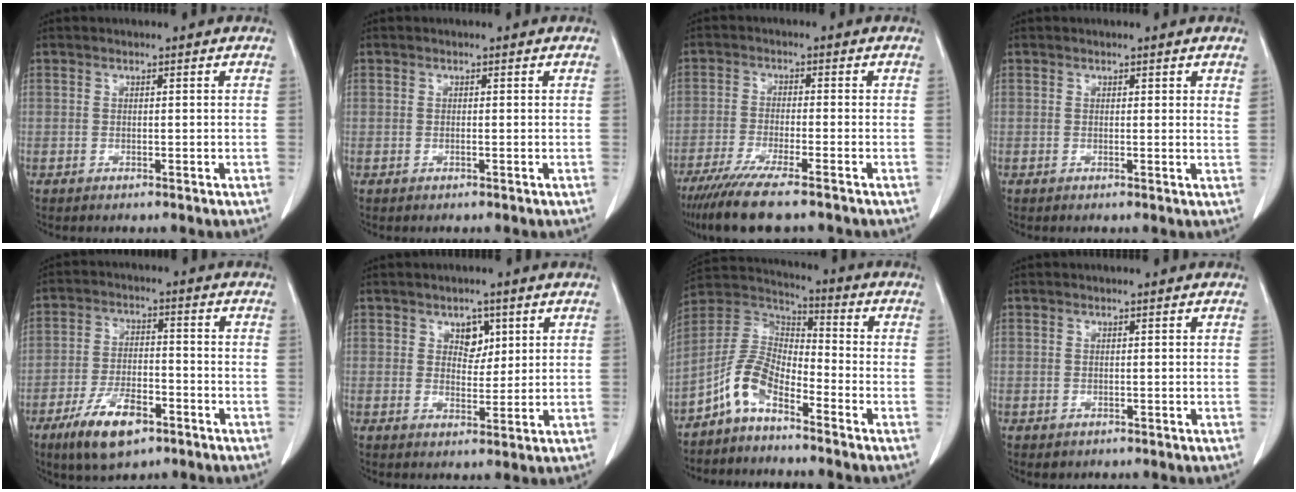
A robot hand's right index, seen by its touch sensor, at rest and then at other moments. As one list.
[{"total": 0.0}, {"total": 9.5, "force": [-7.4, 0.4, 5.9], "torque": [-0.097, -0.024, -0.124]}, {"total": 1.1, "force": [0.9, 0.3, 0.6], "torque": [-0.001, -0.002, 0.003]}, {"total": 9.8, "force": [-5.8, 3.7, 6.9], "torque": [-0.134, -0.006, -0.099]}, {"total": 3.5, "force": [1.7, 2.4, 2.0], "torque": [-0.022, 0.002, 0.029]}, {"total": 7.9, "force": [-5.1, 3.0, 5.3], "torque": [-0.125, 0.021, -0.109]}, {"total": 0.7, "force": [-0.2, 0.7, 0.1], "torque": [-0.002, 0.004, 0.001]}]